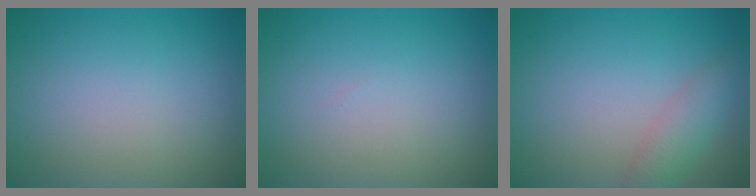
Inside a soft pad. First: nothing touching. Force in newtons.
{"total": 0.0}
{"total": 2.5, "press": 2.5, "slide": 0.1}